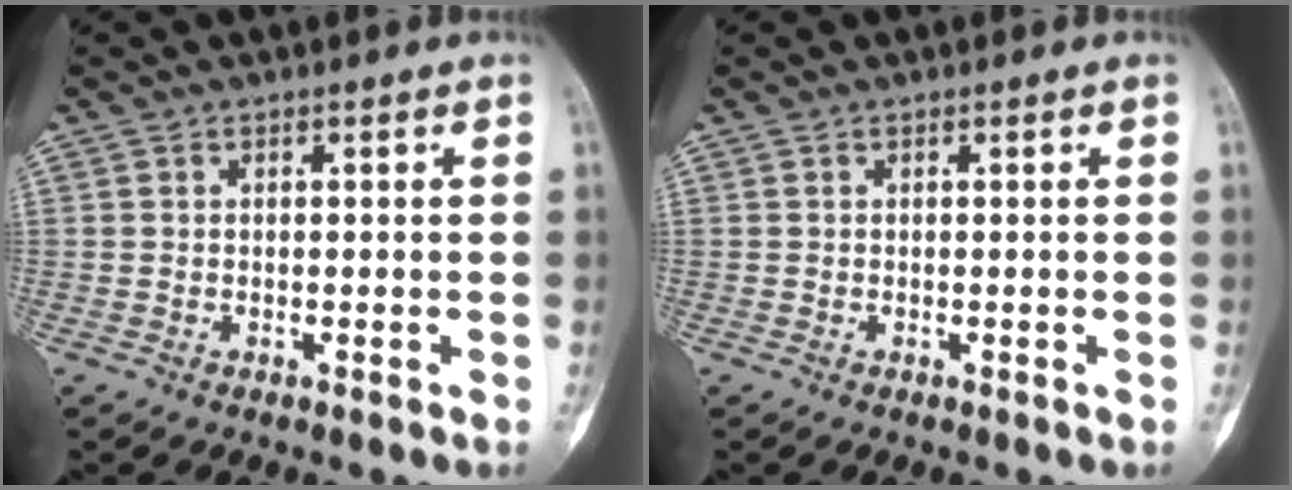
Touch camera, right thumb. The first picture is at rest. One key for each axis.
{"total": 0.0}